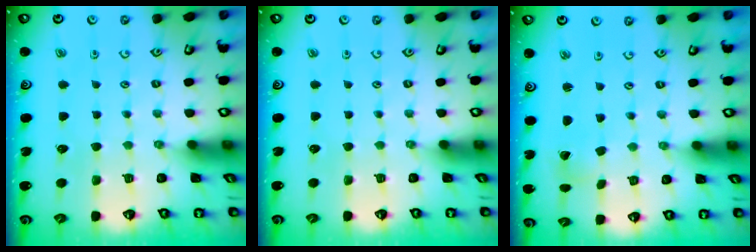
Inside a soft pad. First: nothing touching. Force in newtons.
{"total": 0.0}
{"total": 0.5, "press": 0.5, "slide": 0.0}